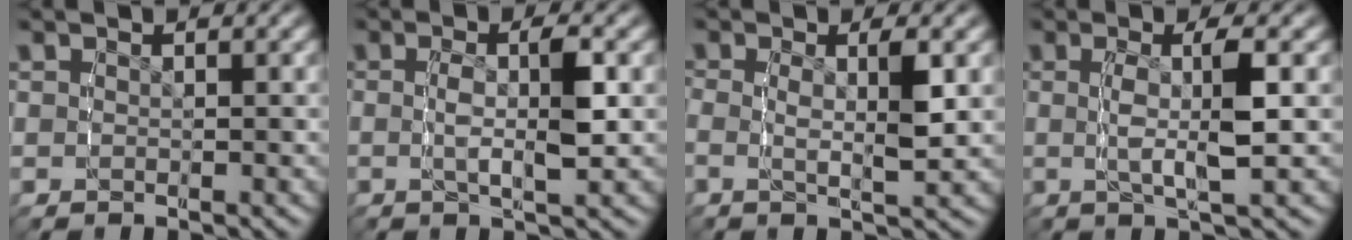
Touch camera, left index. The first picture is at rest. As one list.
[{"total": 3.1, "force": [-0.4, 0.2, 3.1], "torque": [-0.065, -0.004, -0.005]}, {"total": 3.1, "force": [-0.1, 0.9, 3.0], "torque": [-0.074, -0.011, -0.002]}, {"total": 3.5, "force": [0.0, 0.0, 3.5], "torque": [-0.072, -0.004, 0.003]}]